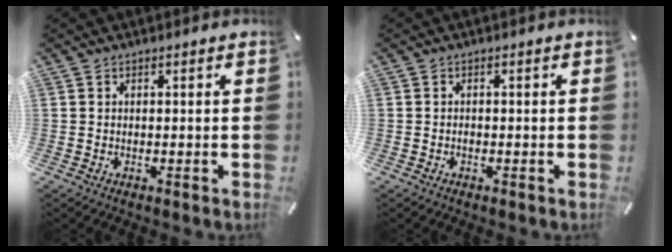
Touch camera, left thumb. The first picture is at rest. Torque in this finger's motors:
{"motor_torque": [-0.20, -0.23, -0.09, 0.06, 0.00]}